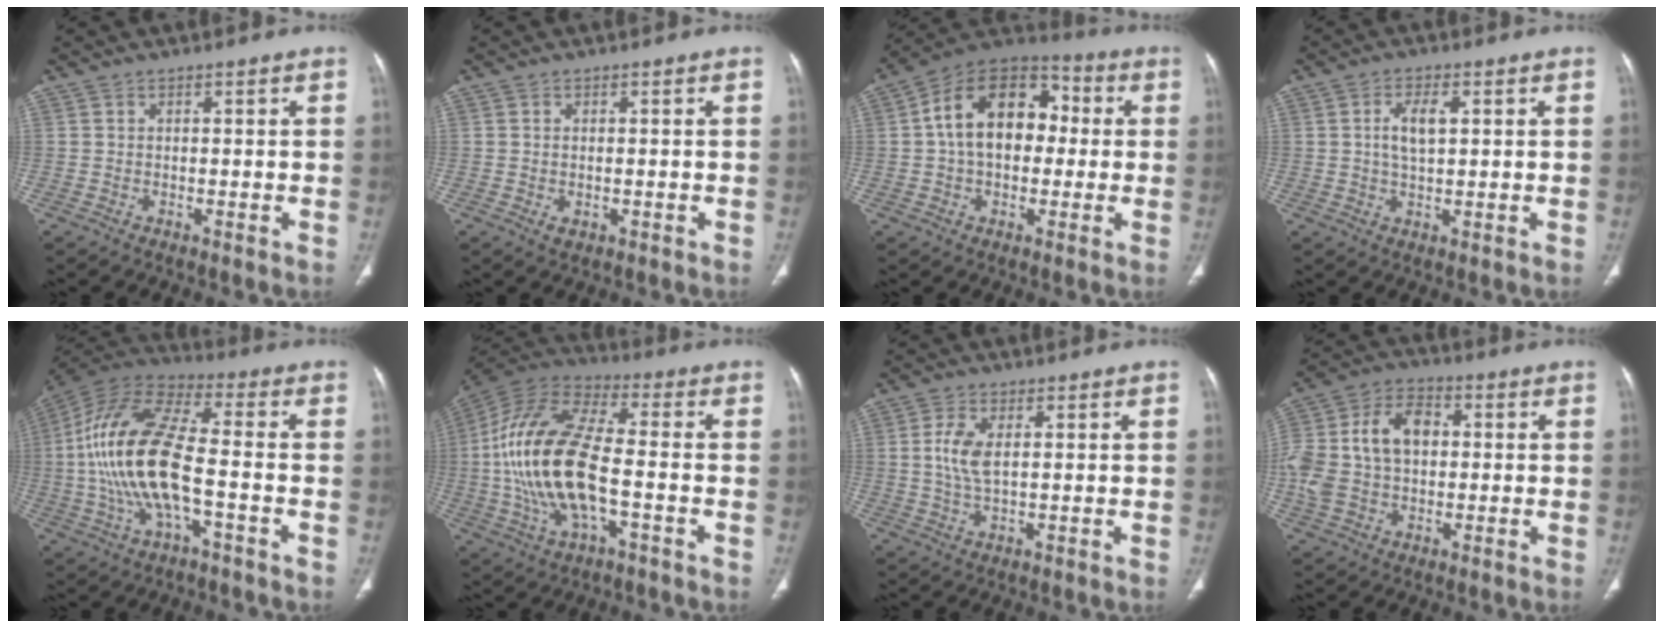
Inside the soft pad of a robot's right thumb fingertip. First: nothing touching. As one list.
[{"total": 1.7, "force": [-0.4, 1.1, 1.3], "torque": [-0.026, -0.001, -0.001]}, {"total": 17.2, "force": [1.7, 11.6, 12.5], "torque": [-0.171, 0.040, 0.016]}, {"total": 5.0, "force": [1.1, 2.4, 4.3], "torque": [-0.083, 0.001, 0.020]}, {"total": 19.3, "force": [-2.6, 7.5, 17.6], "torque": [-0.369, 0.033, -0.048]}, {"total": 20.9, "force": [-2.7, 9.1, 18.6], "torque": [-0.393, 0.026, -0.049]}, {"total": 5.4, "force": [0.9, 2.6, 4.7], "torque": [-0.109, -0.002, 0.018]}, {"total": 15.2, "force": [0.7, 10.4, 11.1], "torque": [-0.218, 0.032, 0.009]}]